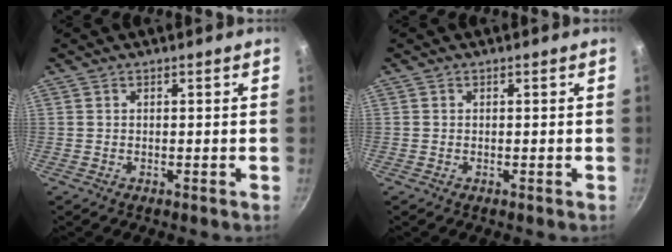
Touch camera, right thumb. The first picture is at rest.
{"total": 0.0}